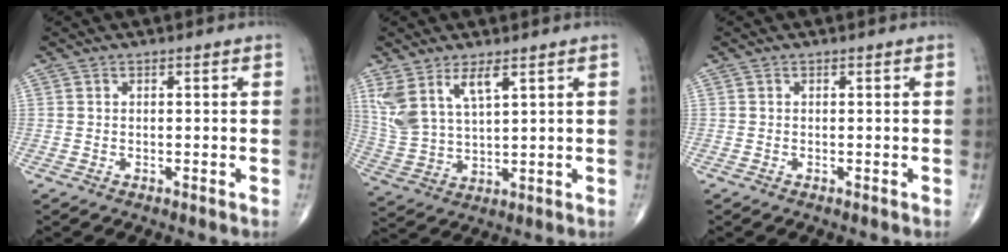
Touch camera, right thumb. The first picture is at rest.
{"total": 9.4, "force": [5.2, 3.5, 6.9], "torque": [-0.153, -0.019, 0.116]}
{"total": 0.0}